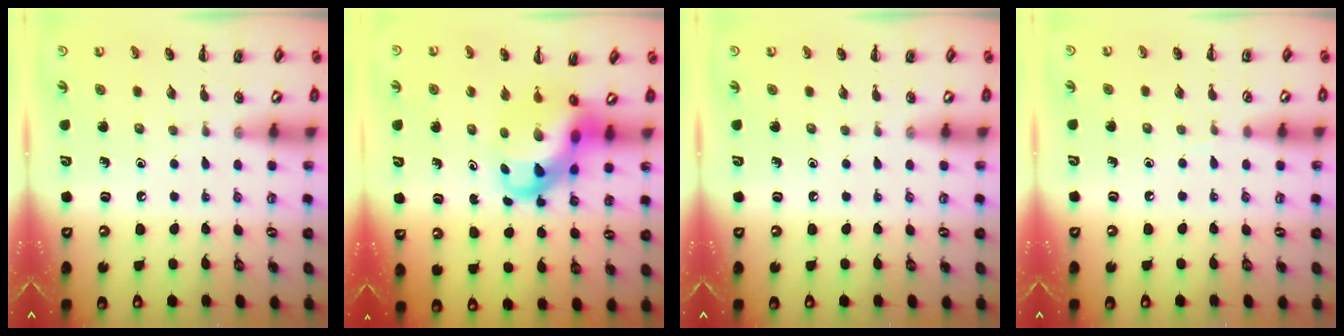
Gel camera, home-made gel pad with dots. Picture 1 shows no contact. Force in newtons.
{"total": 8.4, "press": 8.1, "slide": 2.3}
{"total": 0.0}
{"total": 3.0, "press": 2.8, "slide": 1.0}